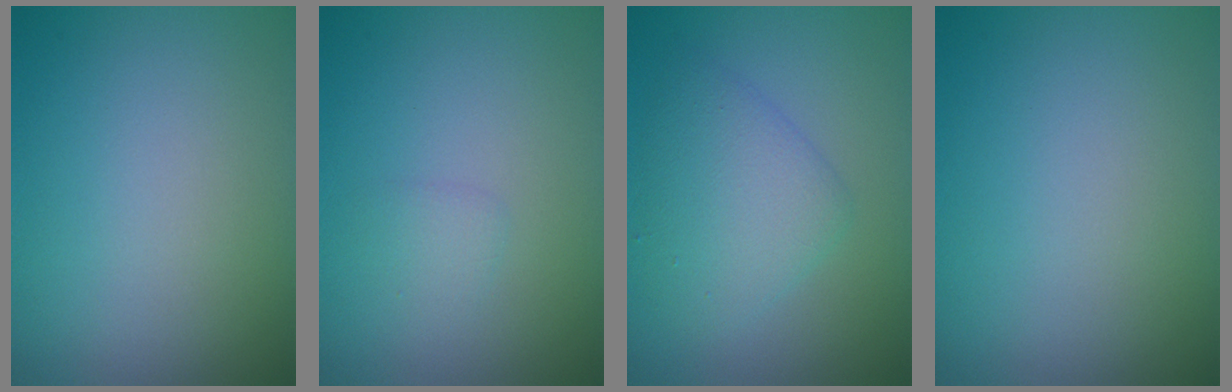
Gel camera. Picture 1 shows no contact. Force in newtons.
{"total": 0.9, "press": 0.9, "slide": 0.1}
{"total": 3.8, "press": 3.7, "slide": 0.3}
{"total": 0.0}